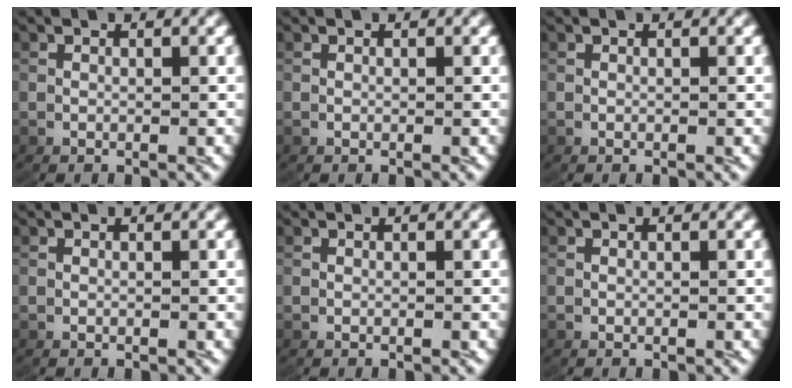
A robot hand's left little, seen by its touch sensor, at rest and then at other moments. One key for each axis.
{"total": 0.0}
{"total": 0.0}
{"total": 0.0}
{"total": 0.0}
{"total": 0.0}